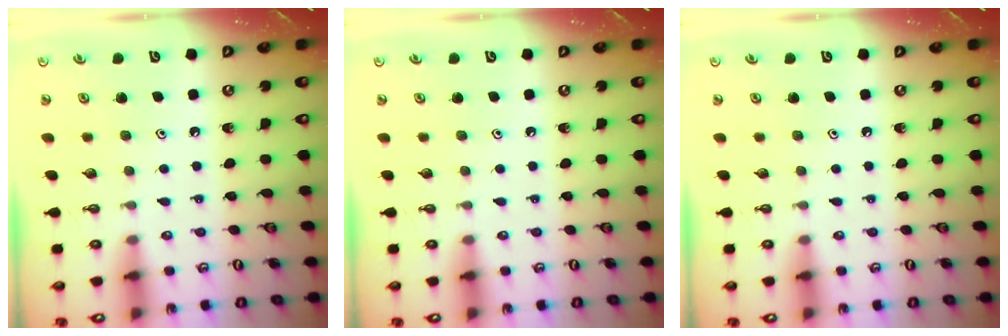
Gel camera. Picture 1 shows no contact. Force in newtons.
{"total": 0.0}
{"total": 0.0}